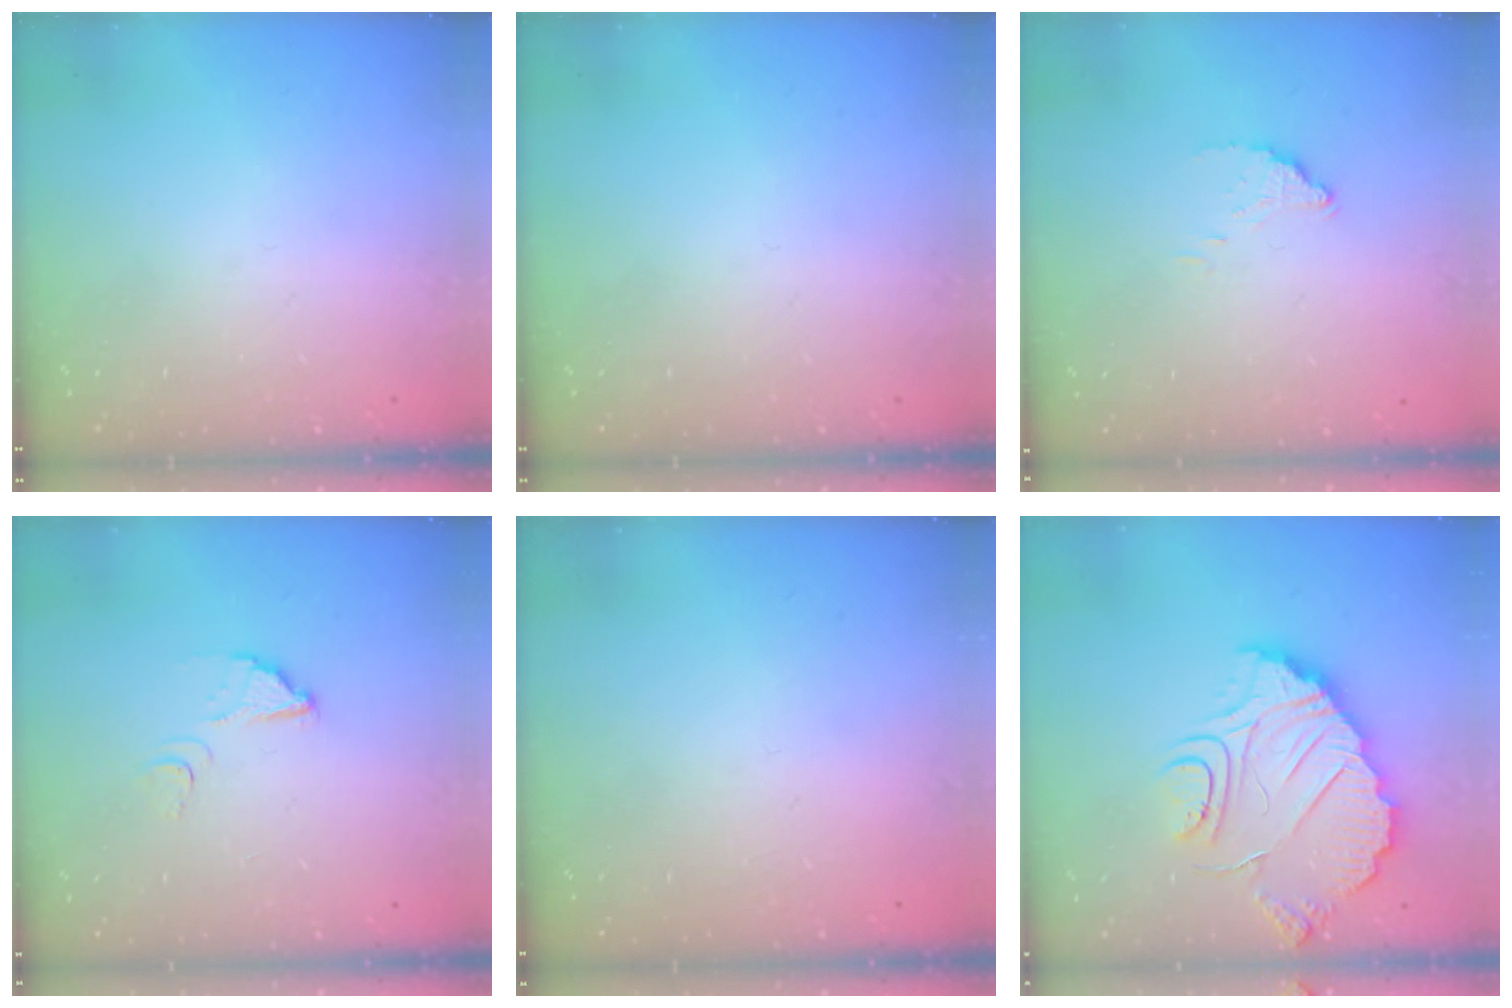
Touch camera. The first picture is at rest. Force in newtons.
{"total": 0.0}
{"total": 3.3, "press": 3.3, "slide": 0.0}
{"total": 3.9, "press": 3.9, "slide": 0.3}
{"total": 2.1, "press": 2.1, "slide": 0.1}
{"total": 12.5, "press": 12.4, "slide": 0.9}